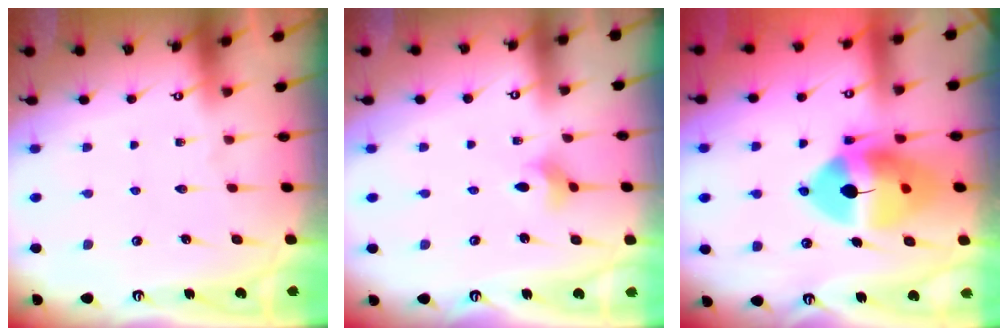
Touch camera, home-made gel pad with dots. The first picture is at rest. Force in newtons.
{"total": 2.9, "press": 2.9, "slide": 0.7}
{"total": 15.3, "press": 15.1, "slide": 2.4}